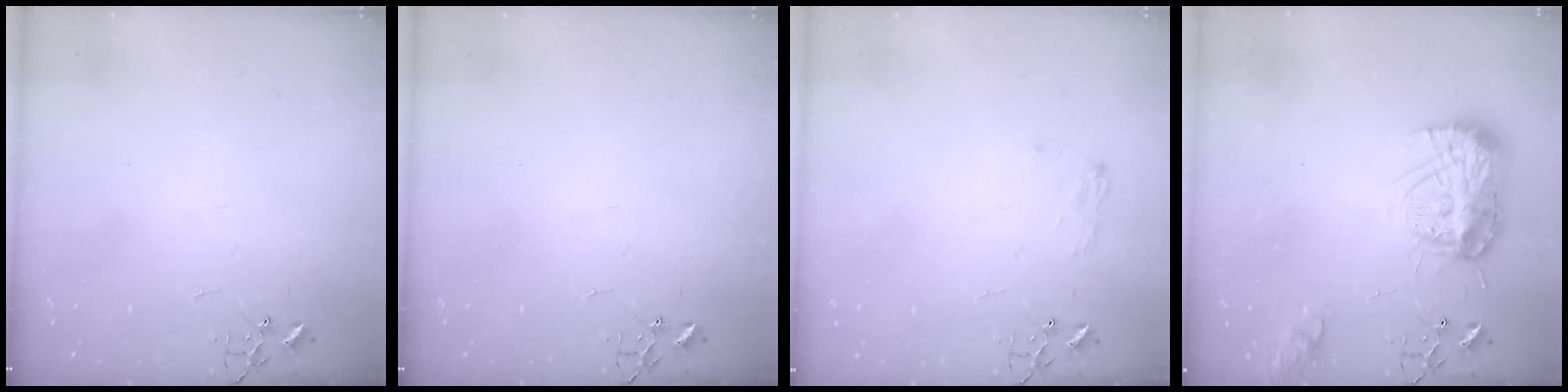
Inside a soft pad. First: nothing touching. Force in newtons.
{"total": 0.0}
{"total": 8.1, "press": 8.1, "slide": 1.0}
{"total": 14.2, "press": 14.1, "slide": 1.1}